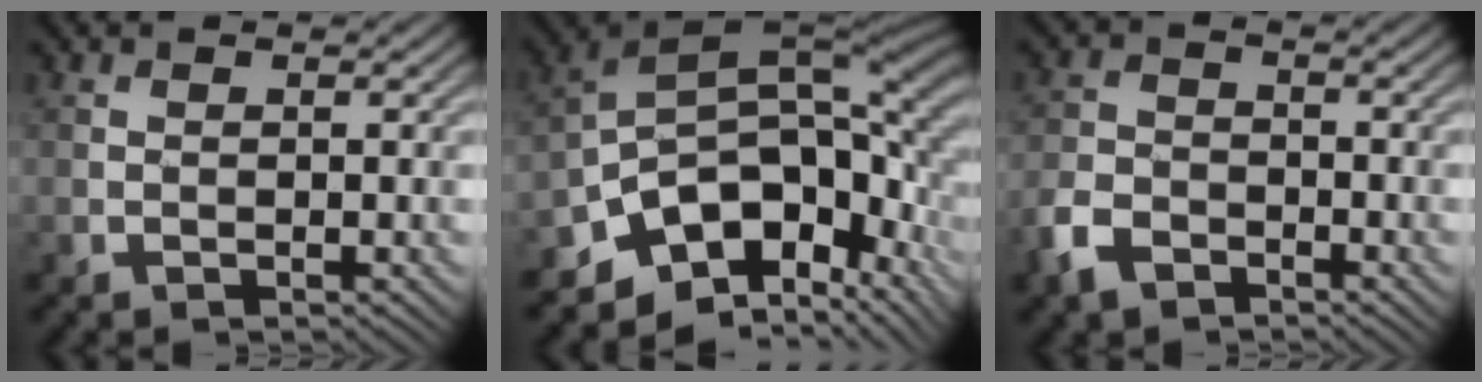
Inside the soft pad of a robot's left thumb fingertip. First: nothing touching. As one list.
[{"total": 14.9, "force": [-5.9, 9.9, 9.5], "torque": [-0.159, -0.033, -0.093]}, {"total": 4.7, "force": [-3.2, 2.7, 2.1], "torque": [-0.055, -0.008, -0.075]}]